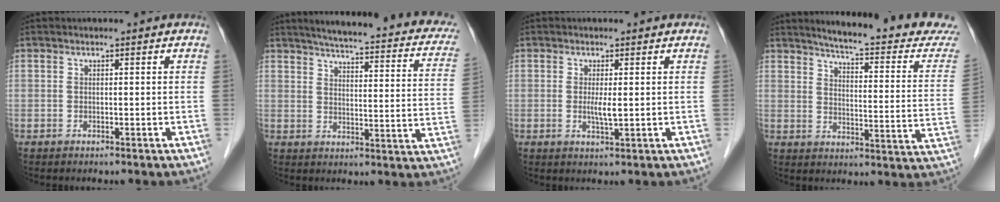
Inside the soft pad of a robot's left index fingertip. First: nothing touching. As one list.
[{"total": 23.7, "force": [19.5, 4.1, 12.8], "torque": [-0.161, -0.012, 0.219]}, {"total": 2.3, "force": [0.0, 0.2, 2.3], "torque": [-0.049, -0.008, 0.001]}, {"total": 19.8, "force": [18.4, 0.7, 7.5], "torque": [-0.099, -0.088, 0.213]}]